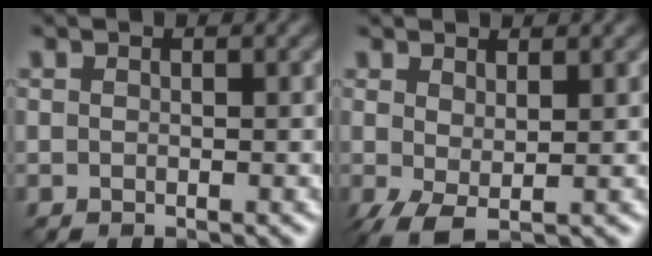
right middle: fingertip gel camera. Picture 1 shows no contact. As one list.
[{"total": 2.6, "force": [-0.2, 0.4, 2.5], "torque": [-0.059, -0.005, -0.005]}]